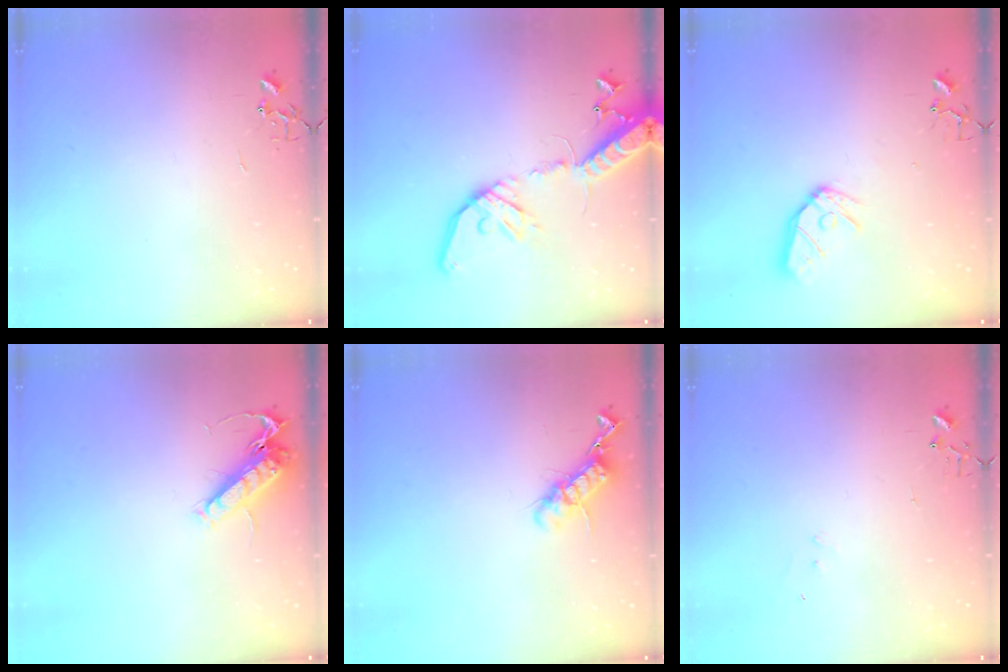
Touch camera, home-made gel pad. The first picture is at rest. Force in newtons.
{"total": 17.9, "press": 17.6, "slide": 3.7}
{"total": 11.0, "press": 11.0, "slide": 1.3}
{"total": 13.8, "press": 13.8, "slide": 1.2}
{"total": 12.3, "press": 12.3, "slide": 0.6}
{"total": 4.9, "press": 4.9, "slide": 0.3}